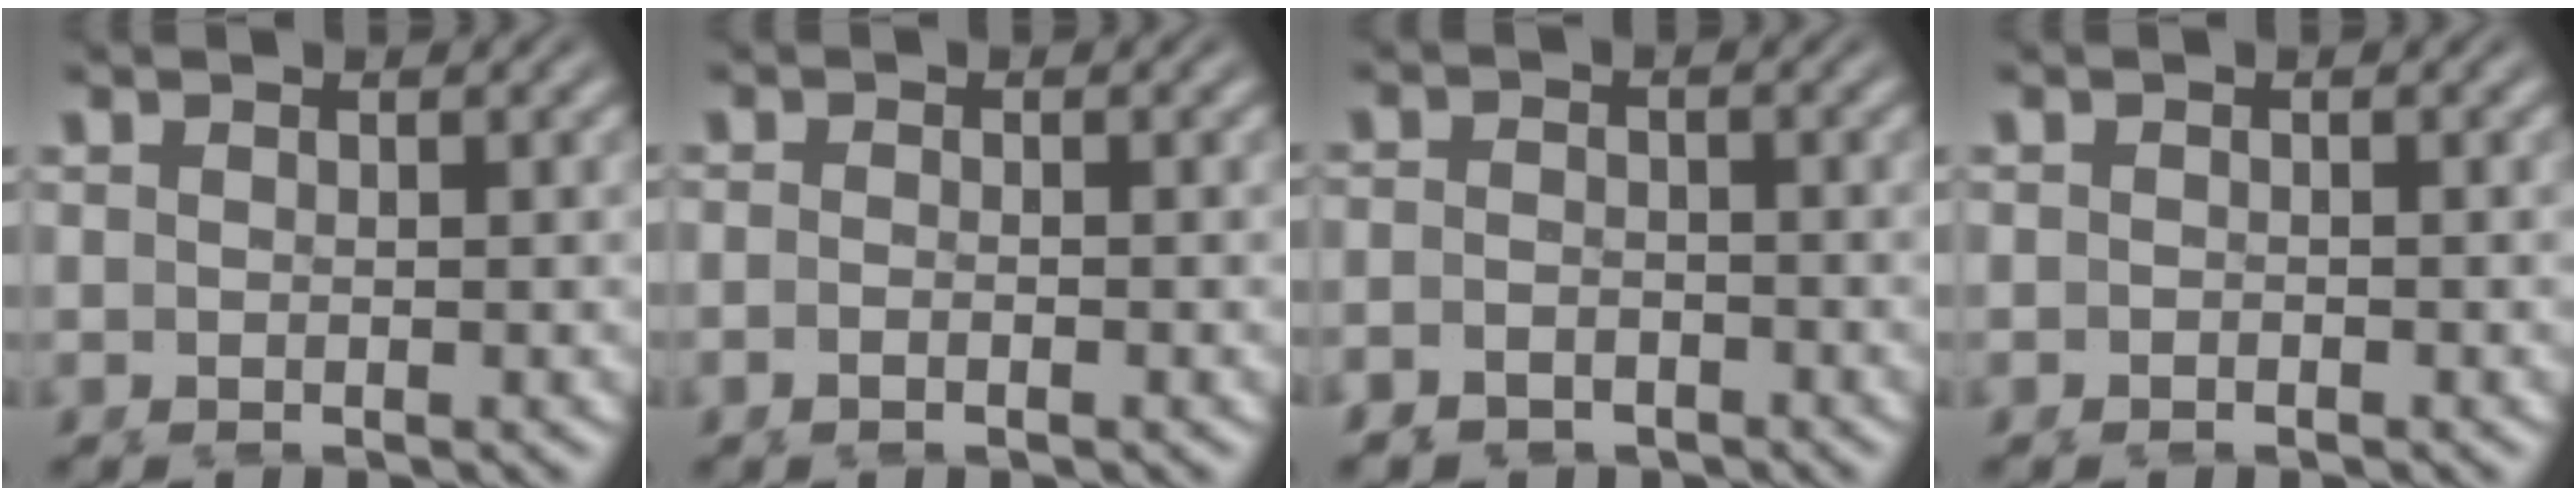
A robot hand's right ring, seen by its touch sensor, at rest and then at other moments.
{"total": 1.1, "force": [-1.0, 0.4, 0.5], "torque": [-0.016, -0.001, -0.025]}
{"total": 4.2, "force": [-3.1, 2.8, 0.6], "torque": [-0.026, -0.025, -0.052]}
{"total": 0.8, "force": [-0.6, 0.5, 0.0], "torque": [-0.007, -0.004, -0.013]}